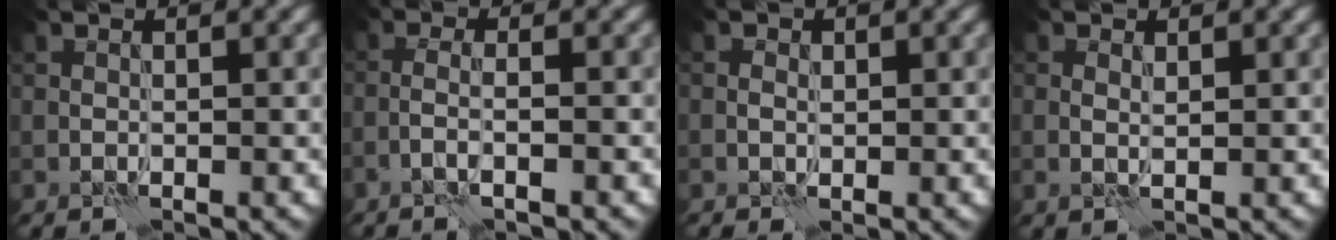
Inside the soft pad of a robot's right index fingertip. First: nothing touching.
{"total": 2.2, "force": [-1.1, 0.4, 1.9], "torque": [-0.033, 0.008, -0.029]}
{"total": 1.2, "force": [0.0, 1.0, 0.7], "torque": [-0.008, 0.004, -0.001]}
{"total": 0.9, "force": [0.4, 0.3, 0.7], "torque": [-0.016, -0.001, 0.007]}